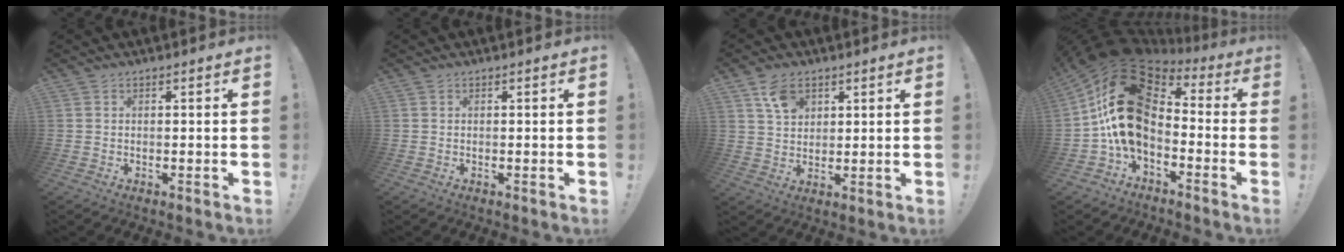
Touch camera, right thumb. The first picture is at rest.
{"total": 0.0}
{"total": 7.3, "force": [4.1, 5.0, 3.4], "torque": [-0.058, -0.009, 0.077]}
{"total": 21.5, "force": [1.8, 13.5, 16.7], "torque": [-0.317, -0.008, 0.039]}